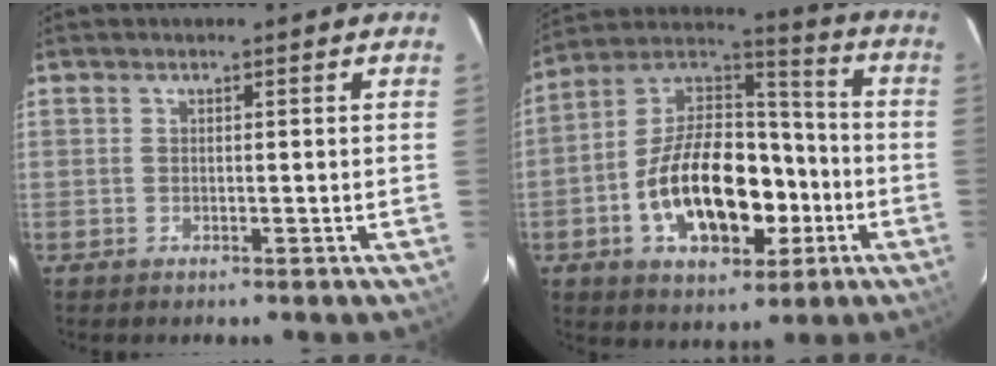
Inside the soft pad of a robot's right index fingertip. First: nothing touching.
{"total": 20.5, "force": [-5.8, 11.4, 16.0], "torque": [-0.295, 0.026, -0.086]}